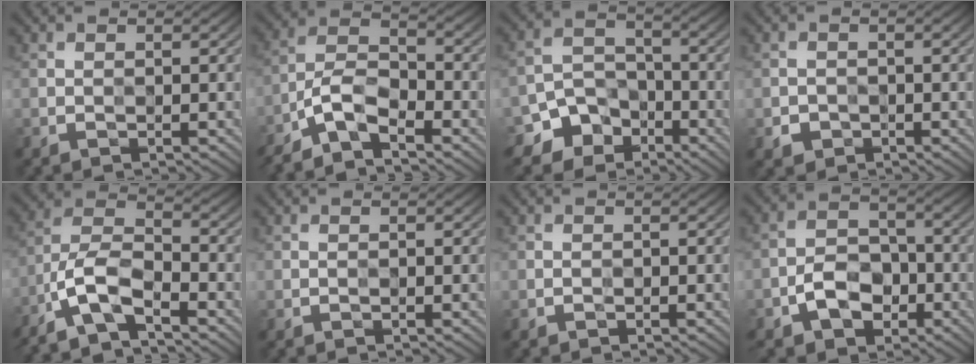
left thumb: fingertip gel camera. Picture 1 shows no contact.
{"total": 8.5, "force": [-5.7, 2.8, 5.6], "torque": [-0.108, 0.001, -0.125]}
{"total": 7.8, "force": [-5.1, 5.4, 2.4], "torque": [-0.050, -0.007, -0.098]}
{"total": 1.9, "force": [-1.0, 1.5, 0.6], "torque": [-0.008, -0.006, -0.020]}
{"total": 10.5, "force": [-6.8, 3.6, 7.2], "torque": [-0.148, -0.004, -0.144]}
{"total": 0.0}
{"total": 0.0}
{"total": 6.8, "force": [-3.0, 4.6, 3.9], "torque": [-0.069, 0.001, -0.063]}